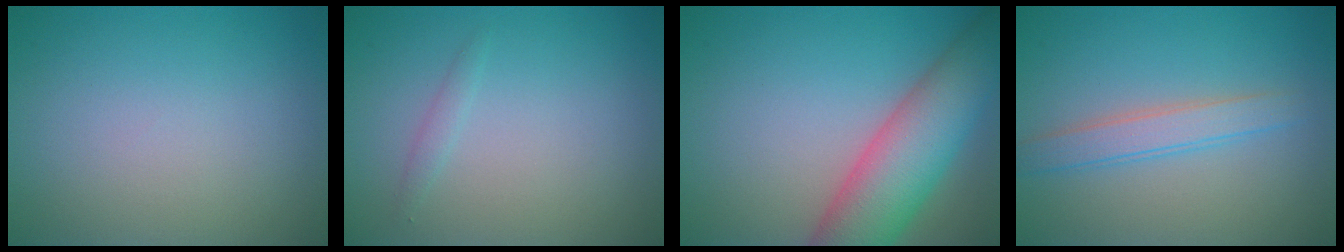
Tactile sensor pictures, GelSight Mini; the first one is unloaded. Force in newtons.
{"total": 0.8, "press": 0.8, "slide": 0.1}
{"total": 8.6, "press": 8.6, "slide": 0.3}
{"total": 2.6, "press": 2.6, "slide": 0.0}